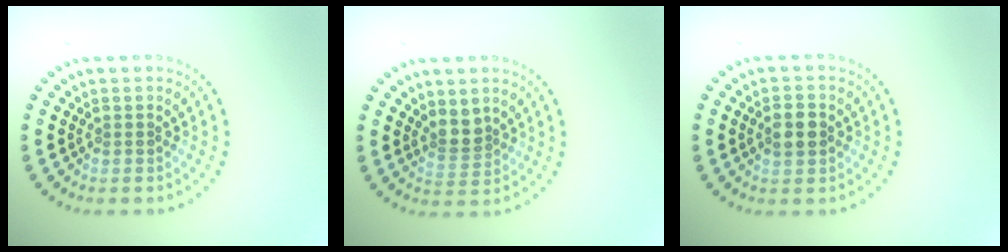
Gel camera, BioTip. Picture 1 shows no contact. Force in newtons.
{"total": 2.1, "press": 1.7, "slide": 1.2}
{"total": 2.9, "press": 2.9, "slide": 0.1}